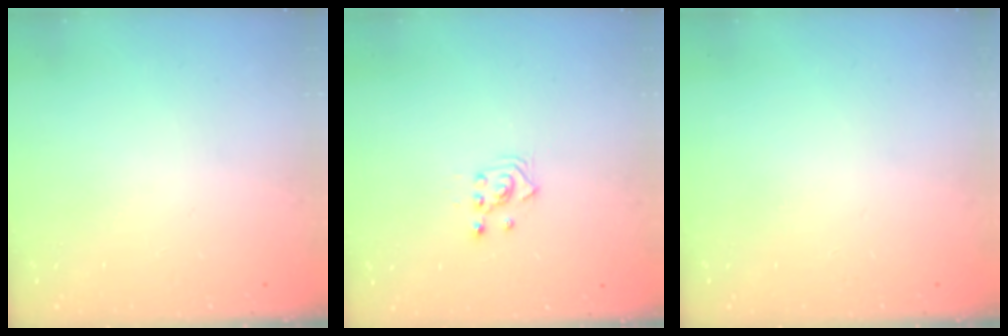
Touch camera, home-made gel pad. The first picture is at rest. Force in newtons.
{"total": 2.3, "press": 2.3, "slide": 0.3}
{"total": 0.0}